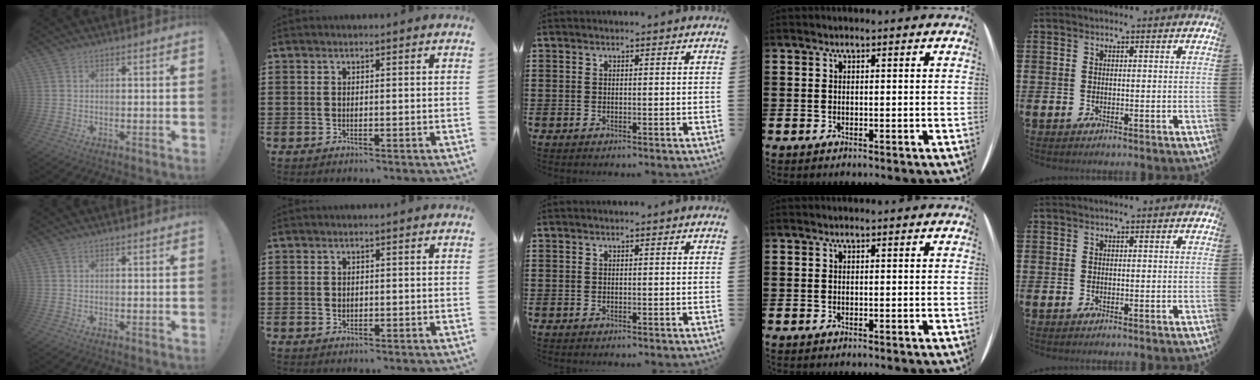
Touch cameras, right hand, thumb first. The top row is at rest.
{"index": {"total": 0.8, "force": [0.1, 0.7, 0.4], "torque": [-0.009, 0.003, 0.002]}}